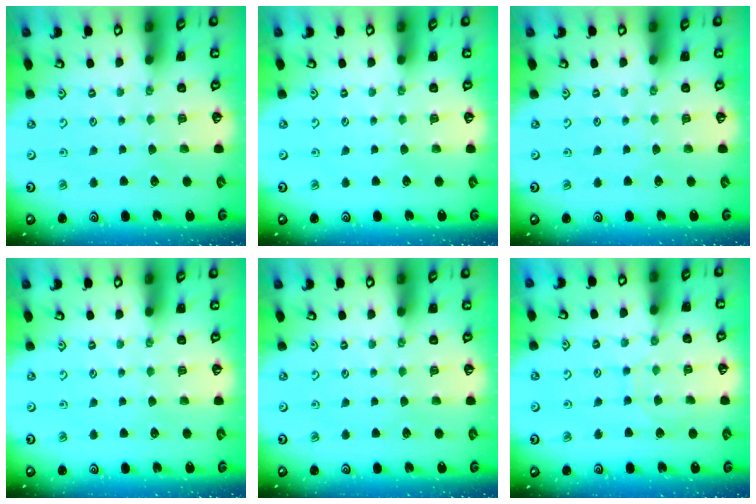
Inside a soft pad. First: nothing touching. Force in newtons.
{"total": 0.0}
{"total": 0.0}
{"total": 0.0}
{"total": 0.0}
{"total": 5.6, "press": 5.5, "slide": 0.5}